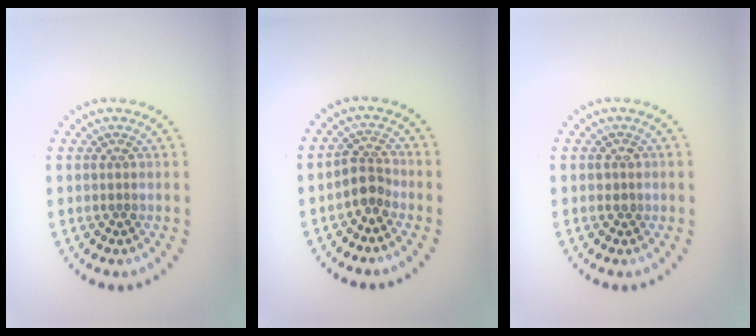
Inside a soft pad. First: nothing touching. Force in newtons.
{"total": 2.3, "press": 1.8, "slide": 1.4}
{"total": 0.8, "press": 0.7, "slide": 0.3}